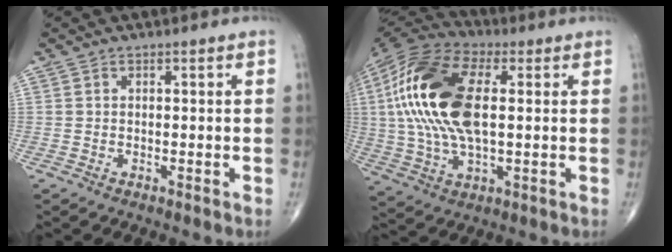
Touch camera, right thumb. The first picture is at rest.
{"total": 22.0, "force": [2.9, 10.8, 19.0], "torque": [-0.405, 0.006, 0.043]}